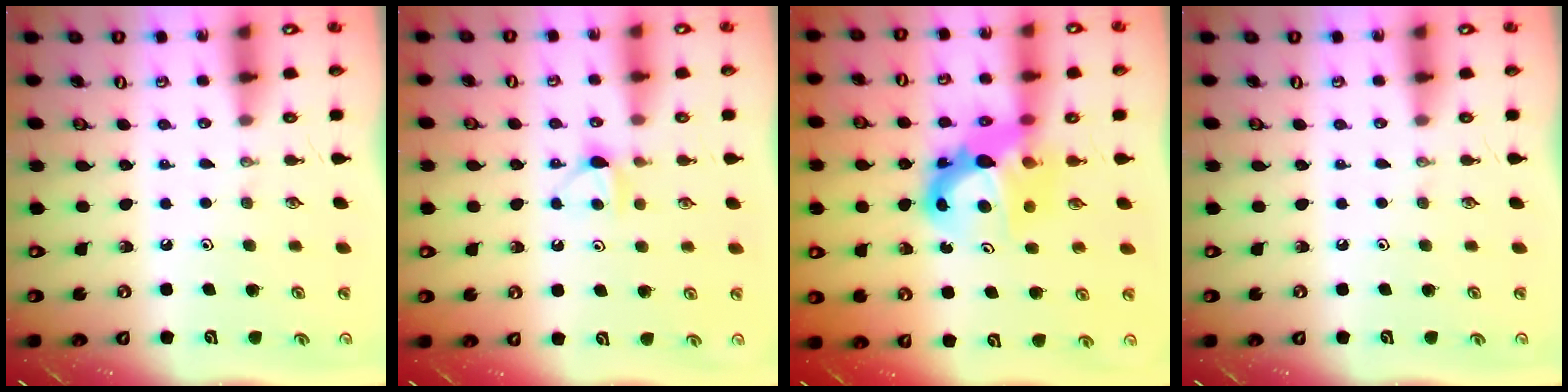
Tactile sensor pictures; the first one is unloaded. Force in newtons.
{"total": 6.6, "press": 6.5, "slide": 0.7}
{"total": 9.7, "press": 9.6, "slide": 0.7}
{"total": 0.0}